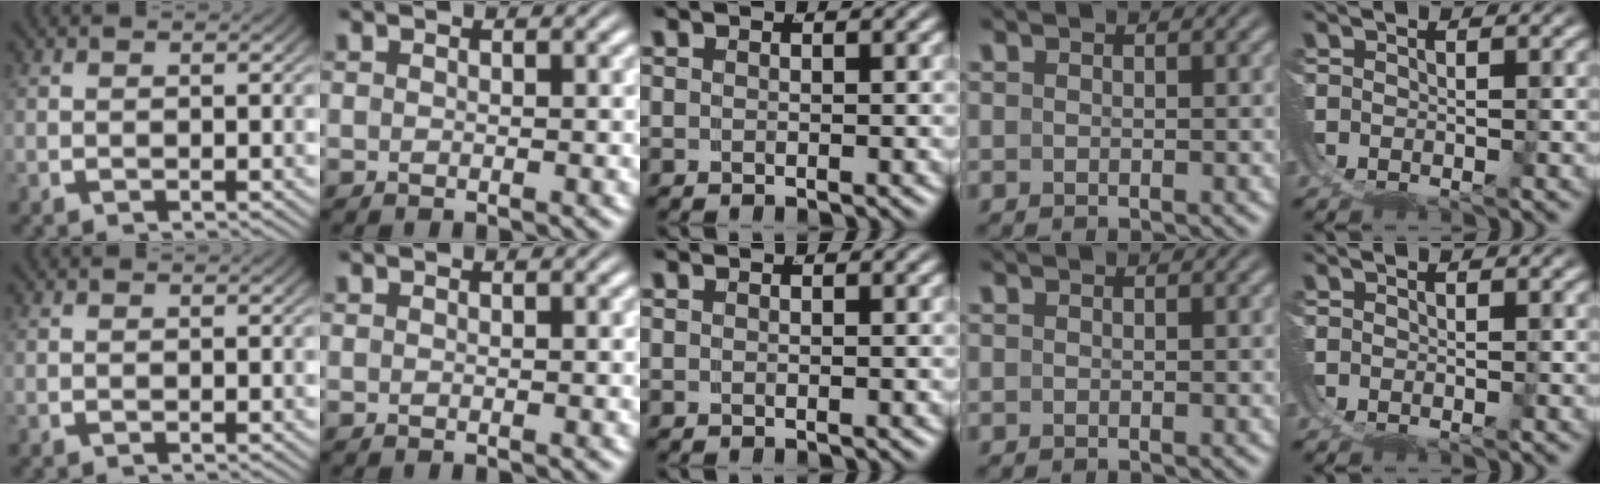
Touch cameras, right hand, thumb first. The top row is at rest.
{}